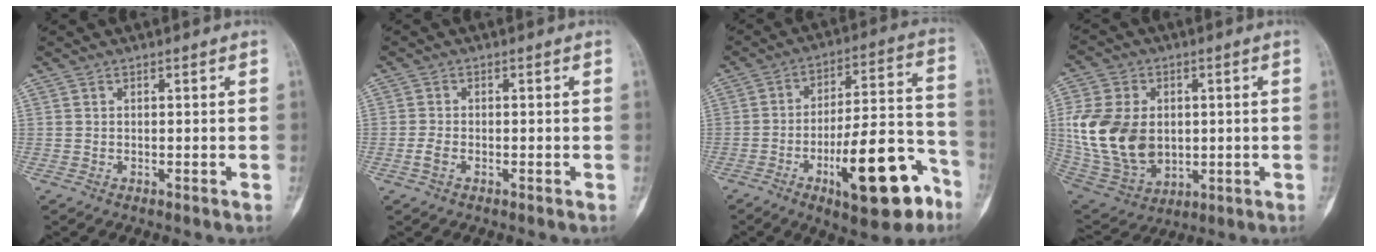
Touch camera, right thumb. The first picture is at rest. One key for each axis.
{"total": 2.0, "fx": -0.8, "fy": 1.2, "fz": 1.3, "tx": -0.033, "ty": 0.003, "tz": -0.017}
{"total": 20.2, "fx": -9.6, "fy": 6.9, "fz": 16.3, "tx": -0.228, "ty": 0.066, "tz": -0.136}
{"total": 18.6, "fx": 1.1, "fy": 13.4, "fz": 12.8, "tx": -0.240, "ty": -0.008, "tz": 0.042}